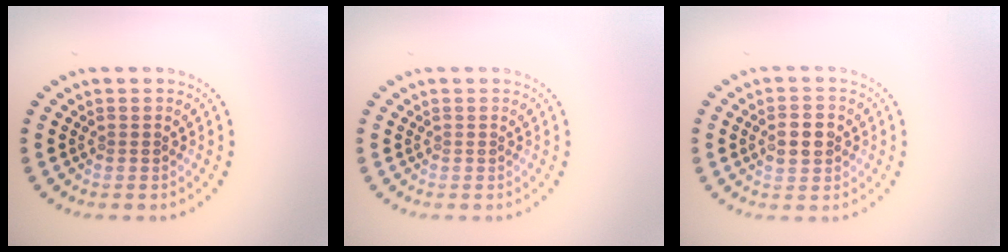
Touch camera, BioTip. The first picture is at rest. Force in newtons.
{"total": 0.0}
{"total": 2.9, "press": 2.9, "slide": 0.1}